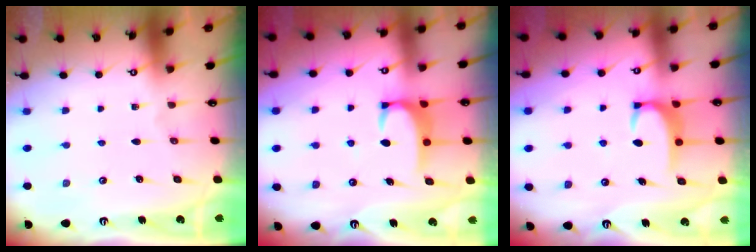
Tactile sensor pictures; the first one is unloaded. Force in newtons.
{"total": 2.9, "press": 2.9, "slide": 0.3}
{"total": 3.6, "press": 3.6, "slide": 0.5}